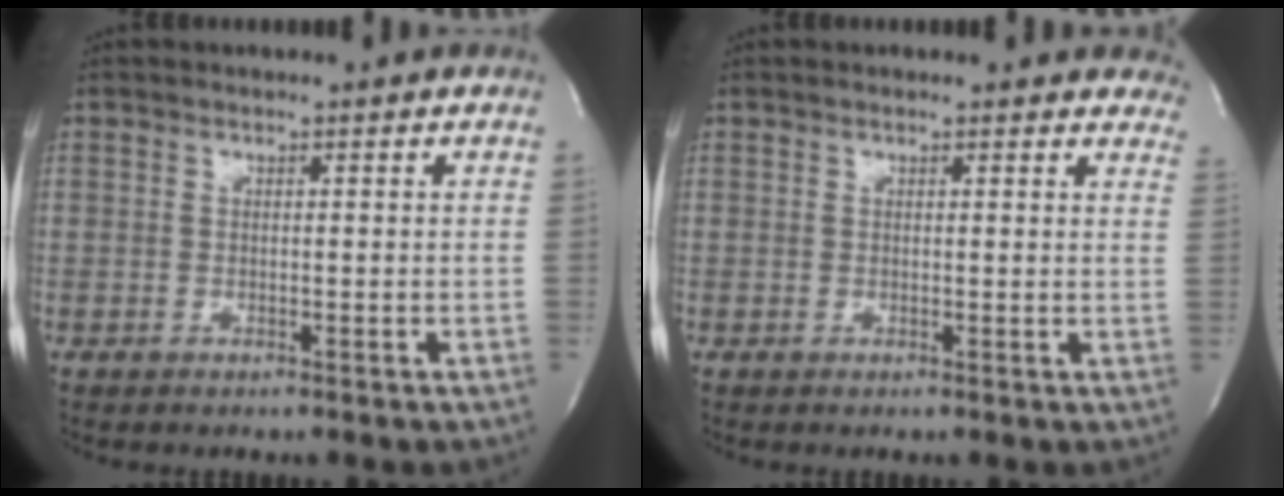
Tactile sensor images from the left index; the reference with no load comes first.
{"total": 8.9, "force": [8.1, 2.6, 2.7], "torque": [-0.003, -0.007, 0.065]}